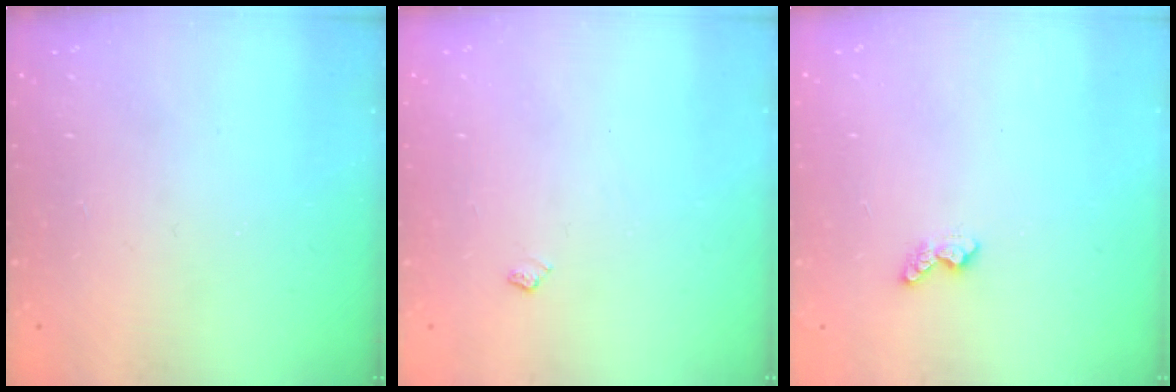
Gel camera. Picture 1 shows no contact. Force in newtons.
{"total": 3.2, "press": 3.1, "slide": 0.5}
{"total": 3.6, "press": 3.5, "slide": 0.6}